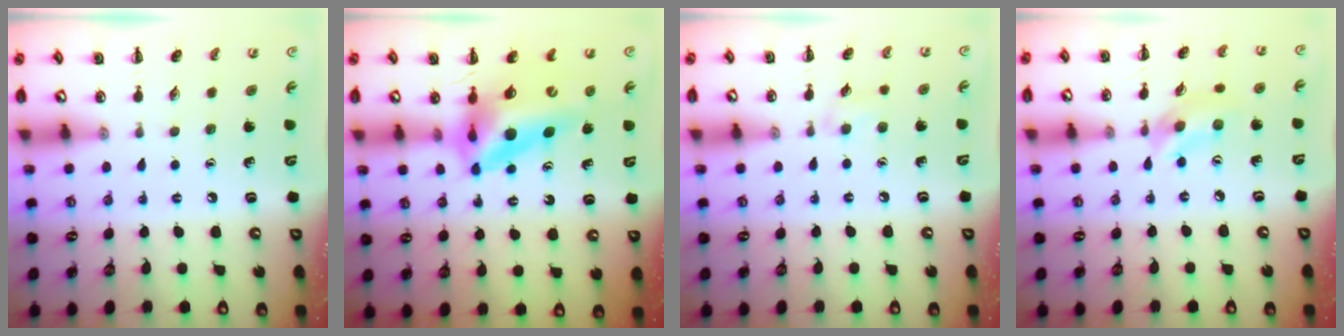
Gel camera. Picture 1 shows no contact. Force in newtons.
{"total": 13.1, "press": 12.5, "slide": 3.9}
{"total": 5.1, "press": 4.7, "slide": 1.7}
{"total": 5.8, "press": 5.7, "slide": 0.6}